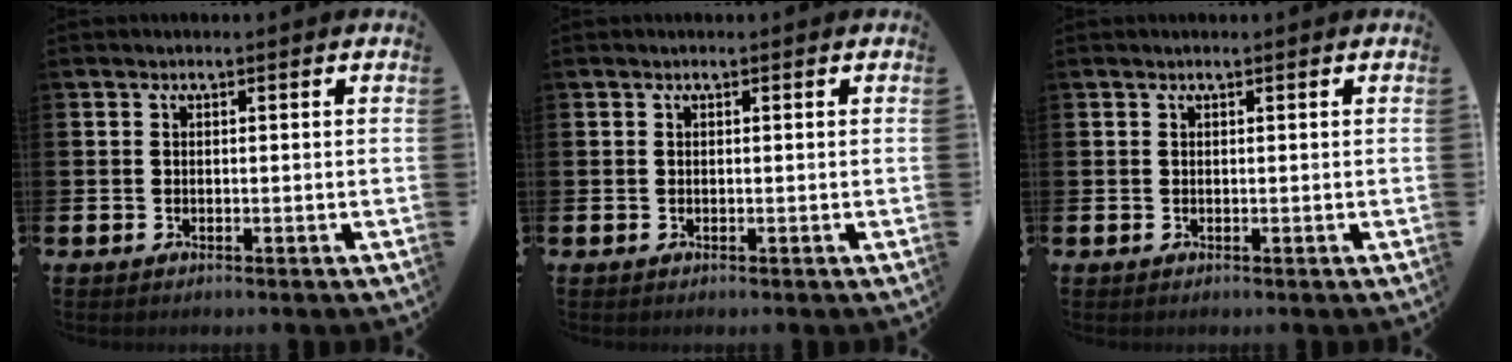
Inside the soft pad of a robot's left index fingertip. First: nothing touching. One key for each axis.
{"total": 0.0}
{"total": 0.0}